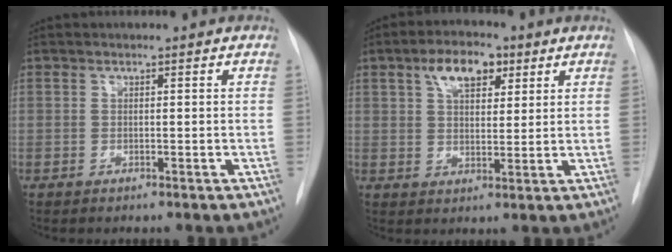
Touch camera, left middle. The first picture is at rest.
{"total": 7.1, "force": [3.6, 3.4, 5.1], "torque": [-0.087, 0.017, 0.060]}